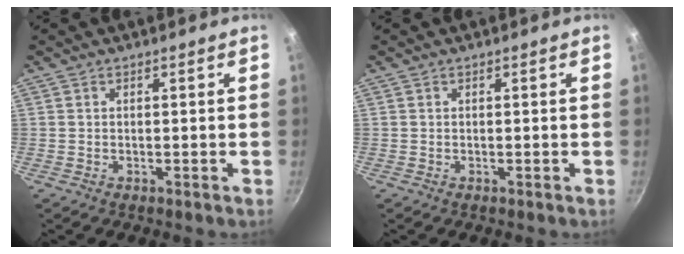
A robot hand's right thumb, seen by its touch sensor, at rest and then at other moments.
{"total": 0.0}